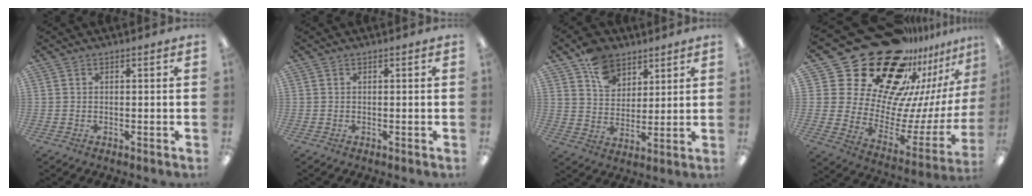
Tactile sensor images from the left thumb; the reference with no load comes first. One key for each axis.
{"total": 0.0}
{"total": 10.5, "fx": 6.9, "fy": 7.3, "fz": 3.1, "tx": -0.054, "ty": -0.032, "tz": 0.131}
{"total": 32.9, "fx": 21.8, "fy": 18.0, "fz": 16.8, "tx": -0.280, "ty": -0.189, "tz": 0.429}